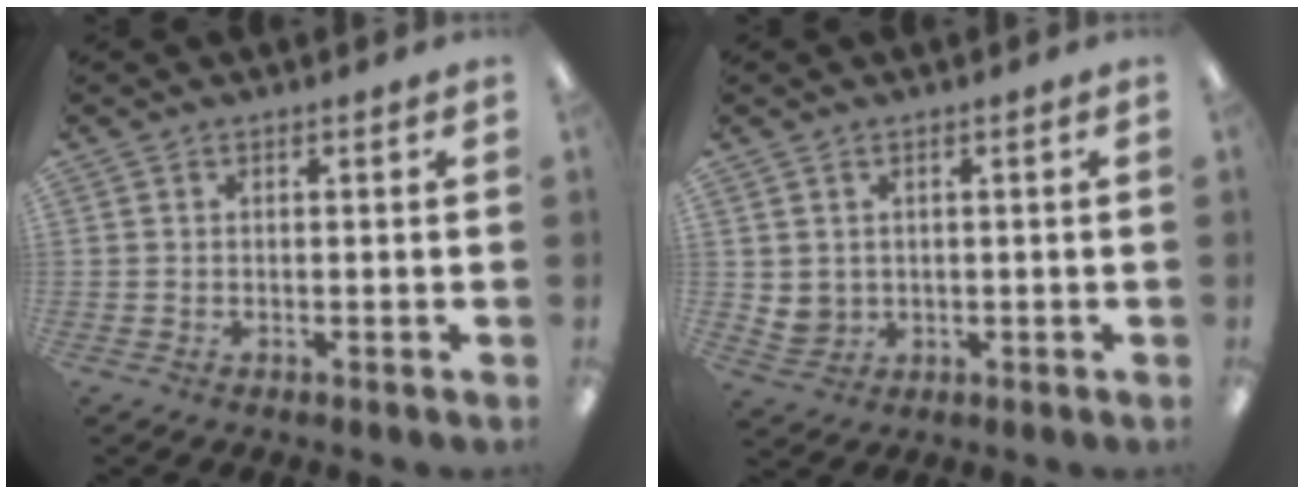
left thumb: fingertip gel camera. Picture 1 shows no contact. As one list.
[{"total": 3.3, "force": [1.6, 2.9, 0.4], "torque": [-0.015, -0.002, 0.032]}]